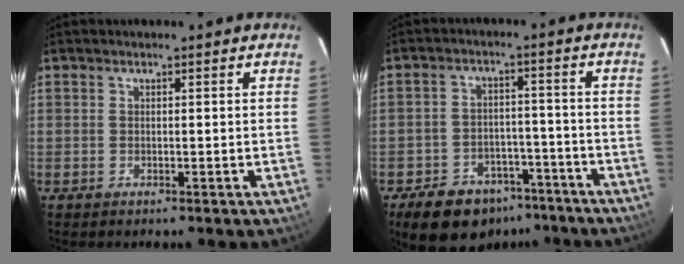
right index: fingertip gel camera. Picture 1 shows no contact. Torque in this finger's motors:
{"motor_torque": [1.20, -0.92, 0.08, 0.00]}